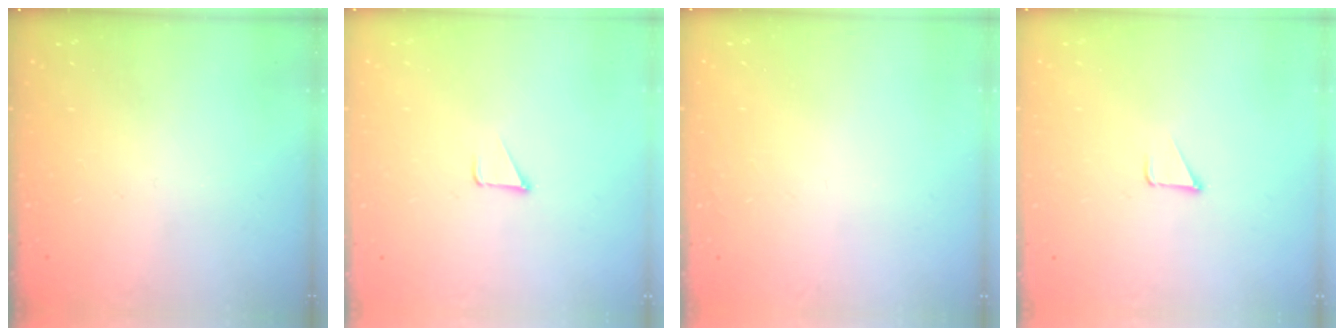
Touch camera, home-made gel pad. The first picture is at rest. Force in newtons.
{"total": 1.2, "press": 1.2, "slide": 0.1}
{"total": 1.5, "press": 1.5, "slide": 0.1}
{"total": 1.2, "press": 1.2, "slide": 0.1}